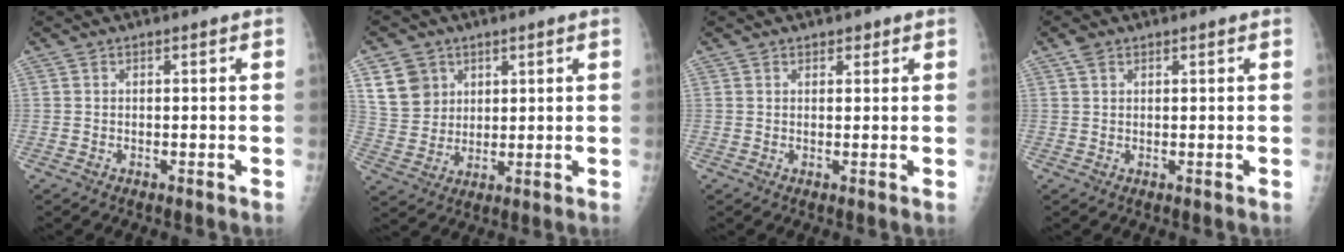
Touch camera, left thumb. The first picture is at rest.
{"total": 8.3, "force": [3.8, 6.9, 2.7], "torque": [-0.026, -0.017, 0.081]}
{"total": 1.3, "force": [0.9, 0.9, 0.4], "torque": [0.009, -0.004, 0.010]}
{"total": 1.8, "force": [1.1, 1.1, 0.9], "torque": [-0.014, 0.004, 0.021]}